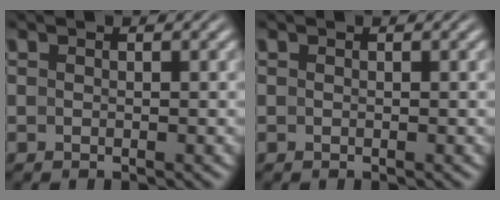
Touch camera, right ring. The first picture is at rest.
{"total": 0.0}